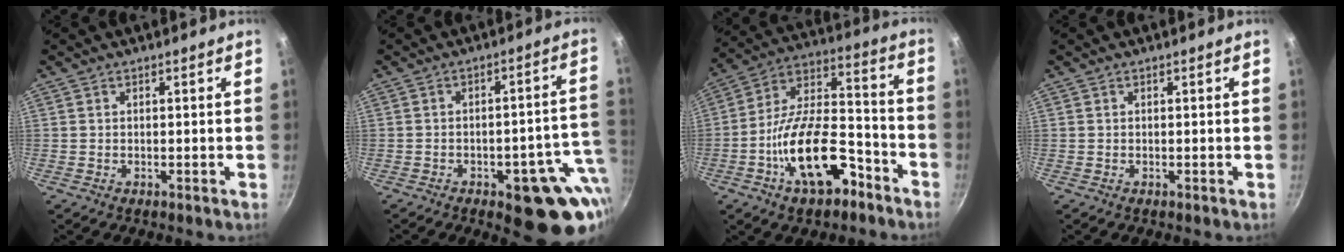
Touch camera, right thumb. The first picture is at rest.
{"total": 15.7, "force": [-4.6, 6.7, 13.5], "torque": [-0.112, 0.023, -0.055]}
{"total": 19.3, "force": [-8.9, 9.3, 14.3], "torque": [-0.216, 0.070, -0.154]}
{"total": 0.0}